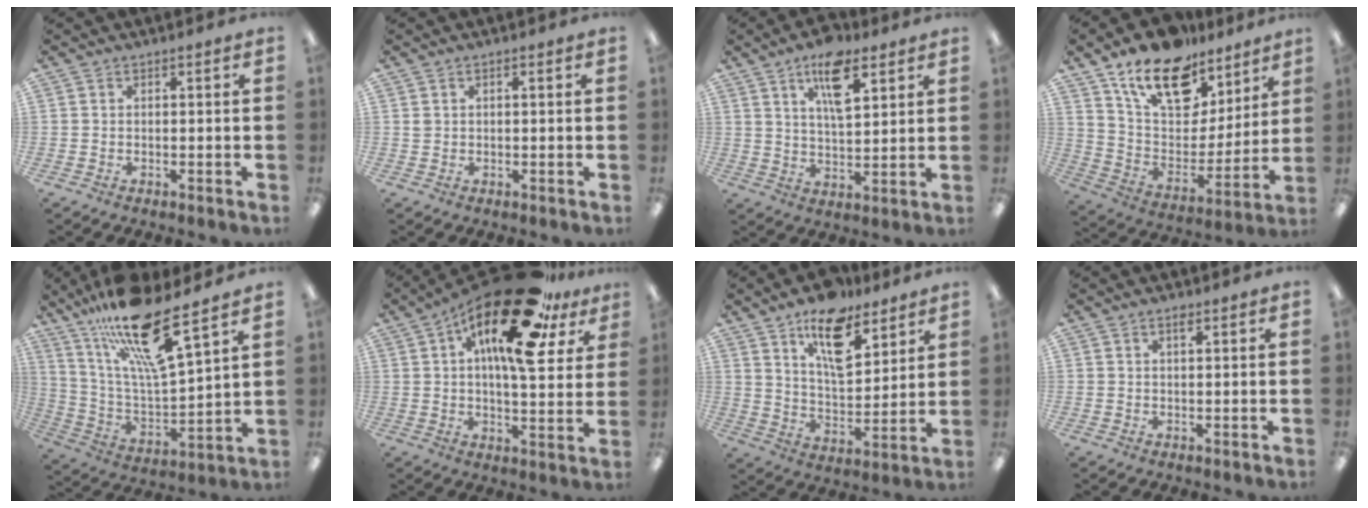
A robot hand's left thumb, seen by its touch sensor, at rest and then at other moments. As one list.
[{"total": 0.7, "force": [0.2, 0.6, 0.2], "torque": [-0.004, 0.003, 0.002]}, {"total": 11.2, "force": [6.5, 4.8, 7.8], "torque": [-0.117, -0.023, 0.109]}, {"total": 18.5, "force": [12.7, 10.1, 8.8], "torque": [-0.152, -0.080, 0.228]}, {"total": 19.8, "force": [14.3, 3.8, 13.1], "torque": [-0.242, -0.085, 0.239]}, {"total": 23.2, "force": [12.2, 8.1, 18.0], "torque": [-0.276, -0.057, 0.193]}, {"total": 14.8, "force": [9.8, 6.7, 8.8], "torque": [-0.130, -0.051, 0.168]}, {"total": 1.3, "force": [0.8, 0.4, 0.9], "torque": [-0.012, -0.002, 0.013]}]